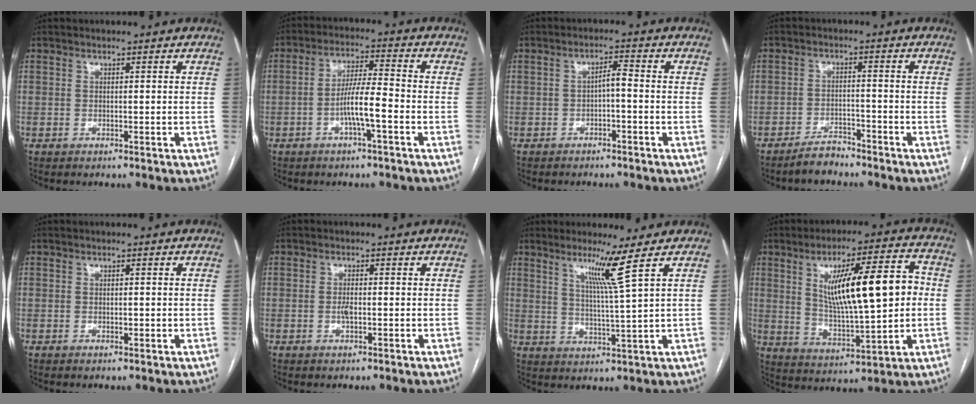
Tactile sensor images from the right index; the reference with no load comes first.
{"total": 6.8, "force": [-2.4, 0.5, 6.3], "torque": [-0.123, 0.009, -0.044]}
{"total": 2.5, "force": [-0.8, 0.5, 2.3], "torque": [-0.038, 0.010, -0.013]}
{"total": 3.6, "force": [-3.3, 1.1, 0.8], "torque": [-0.014, -0.001, -0.059]}
{"total": 0.9, "force": [-0.1, 0.5, 0.8], "torque": [-0.011, 0.000, 0.000]}
{"total": 1.8, "force": [-0.4, 0.6, 1.7], "torque": [-0.033, 0.001, -0.005]}
{"total": 6.1, "force": [3.4, -2.4, 4.4], "torque": [-0.081, -0.019, 0.067]}
{"total": 16.6, "force": [2.5, 3.3, 16.1], "torque": [-0.266, 0.021, 0.048]}